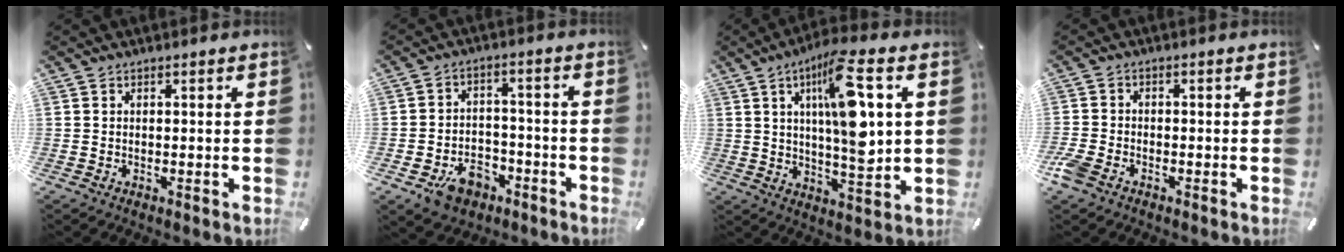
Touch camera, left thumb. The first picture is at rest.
{"total": 9.1, "force": [-4.9, 6.5, 4.2], "torque": [-0.058, 0.035, -0.085]}
{"total": 16.2, "force": [4.9, 5.1, 14.5], "torque": [-0.237, -0.017, 0.073]}
{"total": 3.5, "force": [-2.4, 1.9, 1.7], "torque": [-0.054, 0.002, -0.051]}